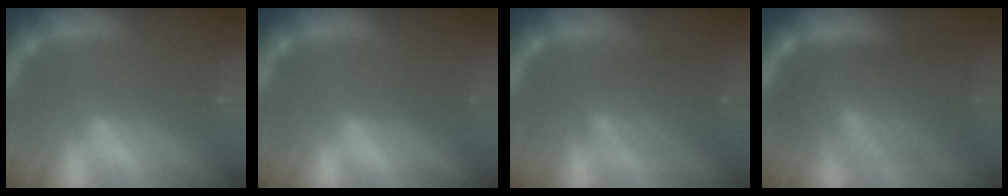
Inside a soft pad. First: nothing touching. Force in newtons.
{"total": 1.0}
{"total": 5.1}
{"total": 9.6}